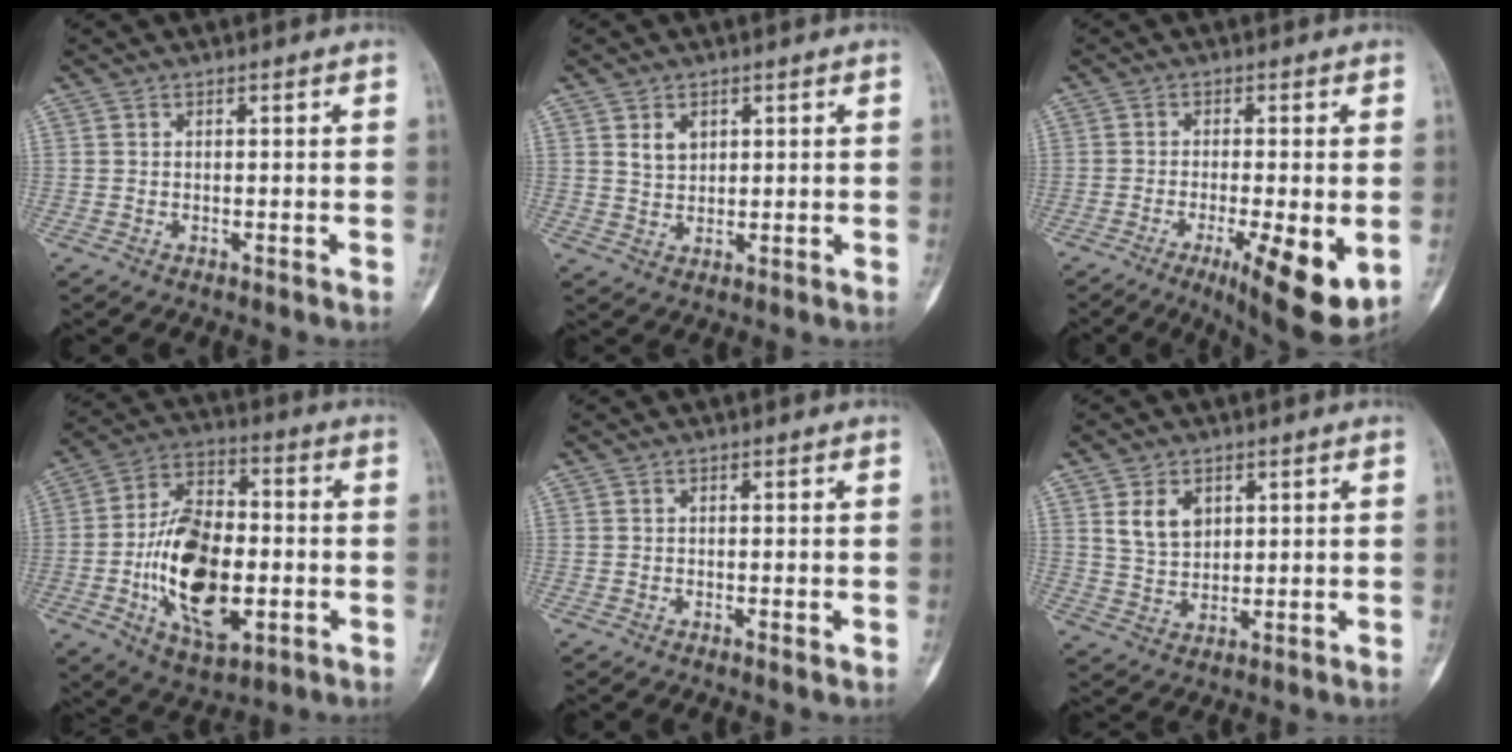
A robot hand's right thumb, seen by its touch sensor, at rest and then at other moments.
{"total": 3.4, "force": [1.5, 2.4, 1.9], "torque": [-0.019, -0.012, 0.031]}
{"total": 12.5, "force": [-3.7, 3.1, 11.5], "torque": [-0.165, -0.021, -0.049]}
{"total": 19.9, "force": [-3.5, 11.0, 16.3], "torque": [-0.268, 0.019, -0.051]}
{"total": 0.8, "force": [-0.2, 0.2, 0.7], "torque": [-0.010, -0.002, -0.003]}
{"total": 6.0, "force": [2.5, 4.2, 3.5], "torque": [-0.045, -0.016, 0.052]}